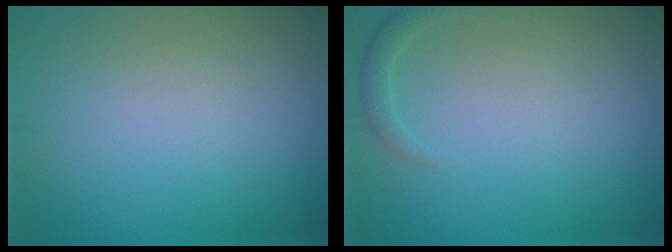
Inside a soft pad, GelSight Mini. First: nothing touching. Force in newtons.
{"total": 1.2, "press": 1.1, "slide": 0.1}